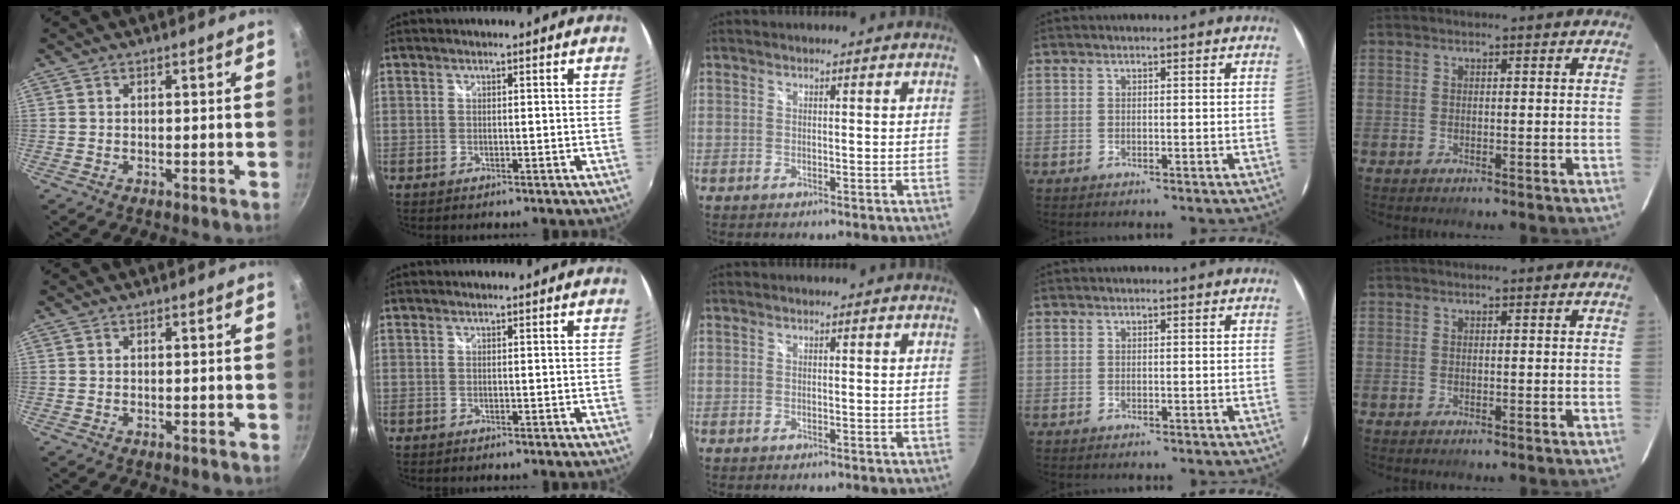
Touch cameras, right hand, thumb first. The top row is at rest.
{}